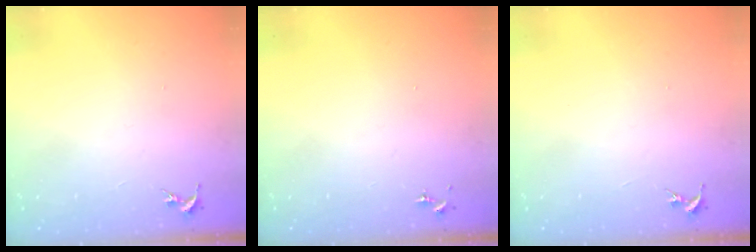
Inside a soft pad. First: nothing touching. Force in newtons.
{"total": 0.0}
{"total": 0.0}